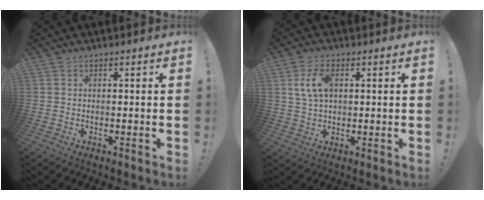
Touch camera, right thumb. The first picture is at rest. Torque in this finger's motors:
{"motor_torque": [0.57, 0.56, 0.09, -0.01, 0.02]}